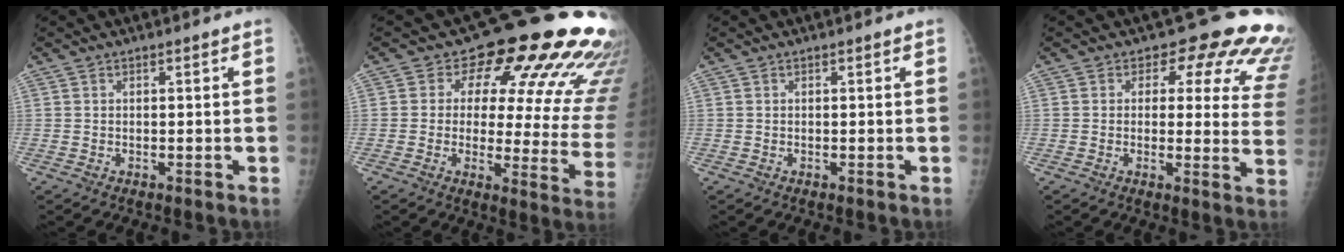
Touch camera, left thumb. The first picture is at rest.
{"total": 22.4, "force": [13.1, 10.1, 15.1], "torque": [-0.146, -0.051, 0.145]}
{"total": 0.0}
{"total": 15.0, "force": [11.3, 7.1, 6.9], "torque": [-0.016, -0.058, 0.093]}